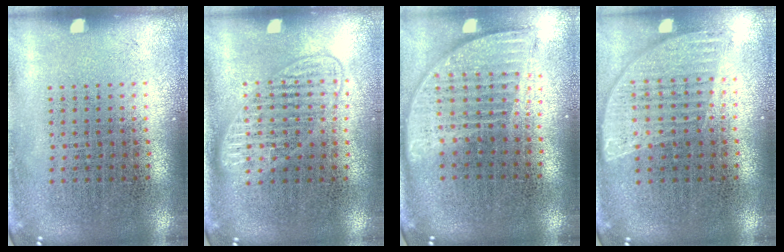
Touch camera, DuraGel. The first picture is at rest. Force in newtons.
{"total": 1.4, "press": 1.3, "slide": 0.4}
{"total": 1.9, "press": 1.5, "slide": 1.1}
{"total": 0.9, "press": 0.9, "slide": 0.2}